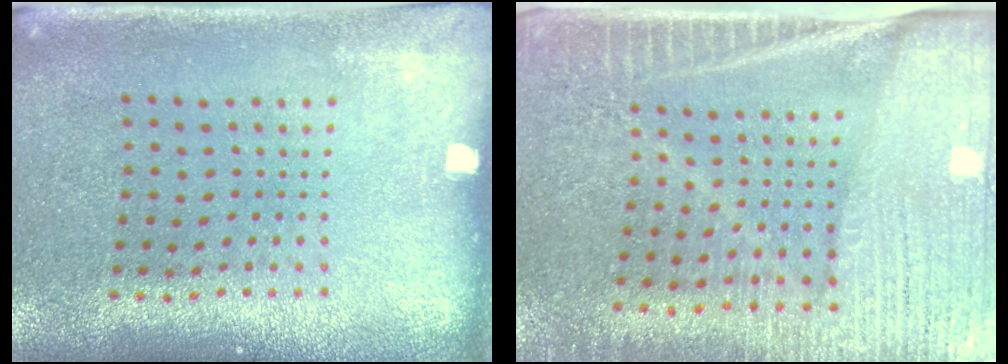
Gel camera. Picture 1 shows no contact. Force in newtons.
{"total": 4.0, "press": 3.7, "slide": 1.6}